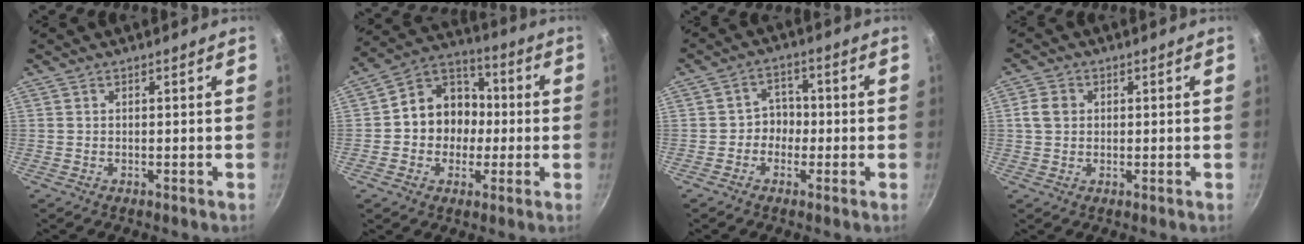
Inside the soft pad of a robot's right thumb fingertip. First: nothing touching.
{"total": 12.7, "force": [-0.8, 11.0, 6.2], "torque": [-0.051, 0.035, -0.032]}
{"total": 4.4, "force": [-1.0, 3.9, 1.8], "torque": [0.012, 0.018, -0.024]}
{"total": 3.7, "force": [0.5, 3.1, 1.9], "torque": [-0.025, 0.007, 0.004]}